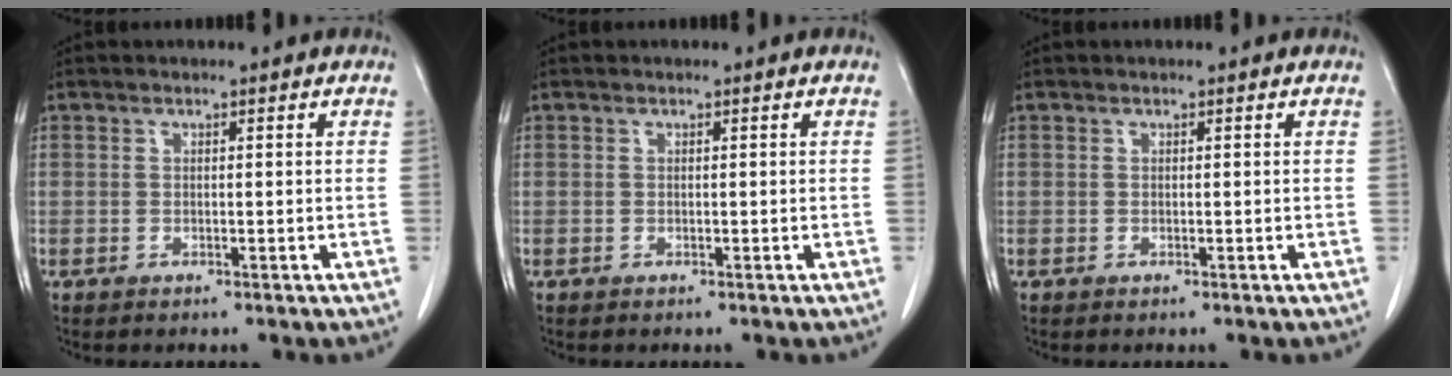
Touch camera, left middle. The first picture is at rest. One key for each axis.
{"total": 0.0}
{"total": 0.0}